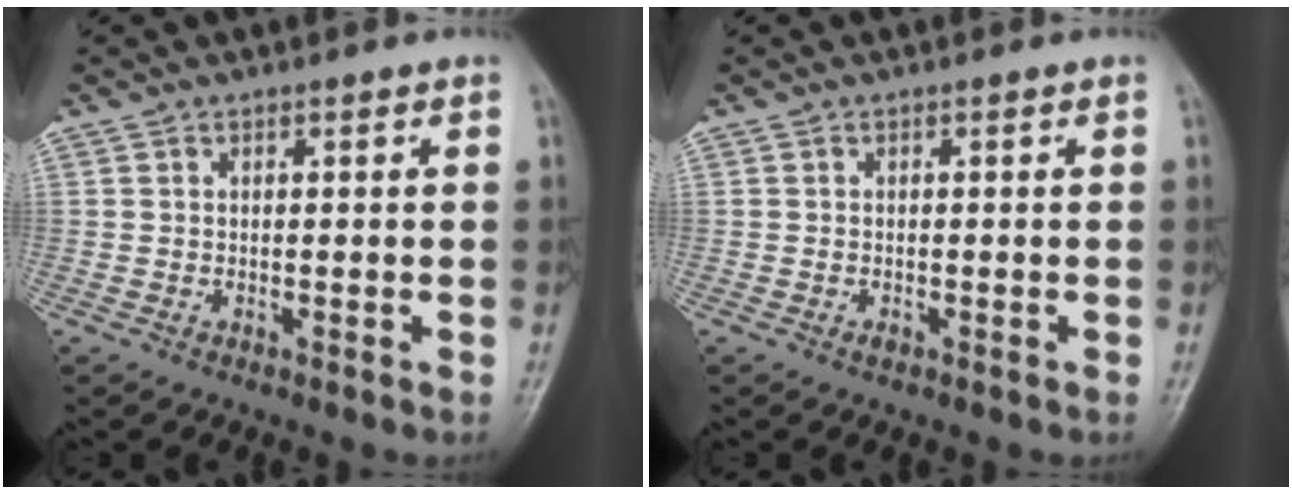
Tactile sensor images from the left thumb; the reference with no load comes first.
{"total": 0.7, "force": [-0.3, 0.3, 0.4], "torque": [-0.005, 0.005, -0.003]}